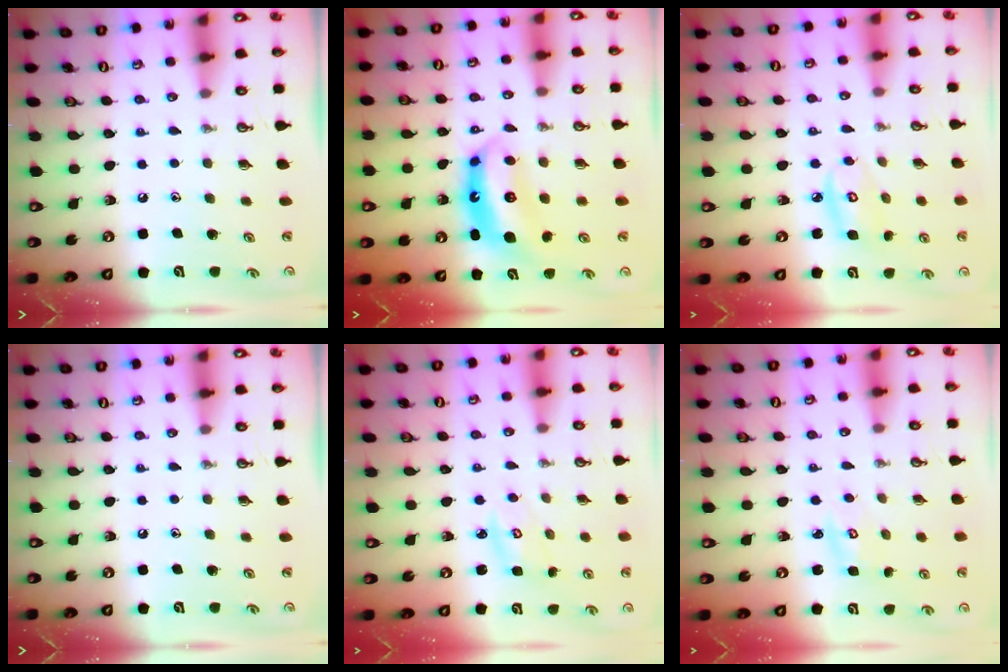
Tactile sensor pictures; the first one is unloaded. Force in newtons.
{"total": 7.5, "press": 7.4, "slide": 0.6}
{"total": 5.9, "press": 5.9, "slide": 0.3}
{"total": 0.0}
{"total": 3.4, "press": 3.4, "slide": 0.2}
{"total": 2.7, "press": 2.7, "slide": 0.3}